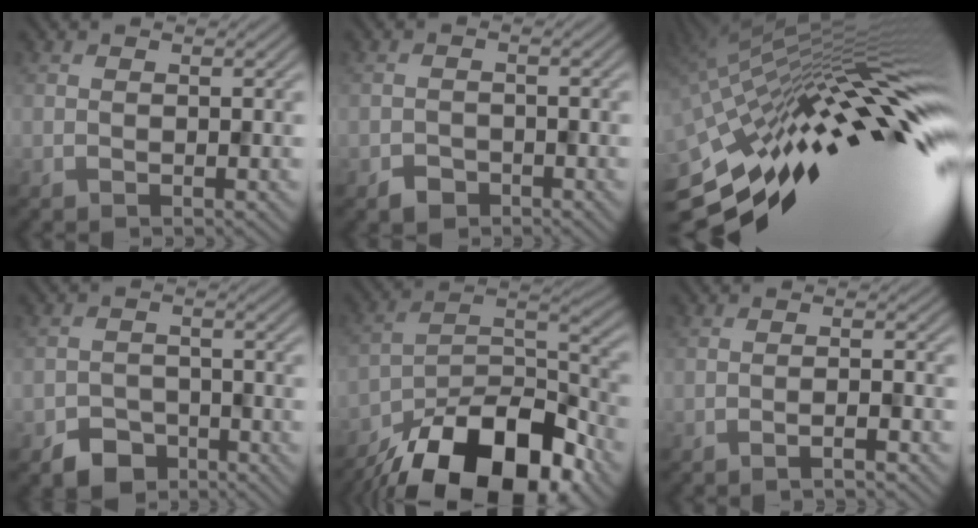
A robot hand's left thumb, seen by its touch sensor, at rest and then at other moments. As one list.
[{"total": 2.0, "force": [-1.4, 1.3, 0.5], "torque": [-0.006, 0.000, -0.031]}, {"total": 18.9, "force": [-2.8, 4.1, 18.3], "torque": [-0.302, 0.006, -0.075]}, {"total": 4.1, "force": [-2.9, 2.6, 1.4], "torque": [-0.023, -0.005, -0.059]}, {"total": 17.7, "force": [-12.5, 7.5, 10.1], "torque": [-0.198, -0.027, -0.200]}, {"total": 1.8, "force": [-1.3, 0.1, 1.3], "torque": [-0.018, 0.008, -0.030]}]